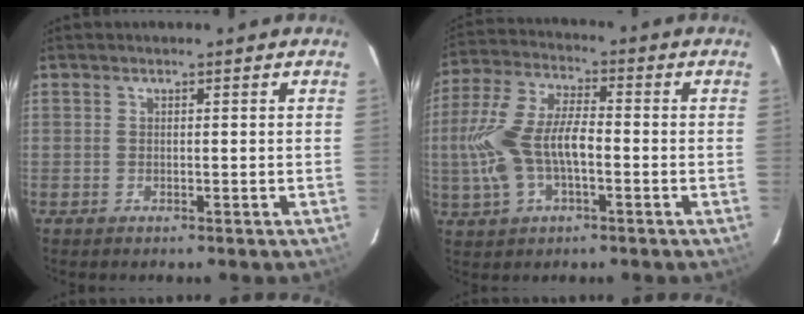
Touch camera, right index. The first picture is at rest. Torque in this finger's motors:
{"motor_torque": [0.46, -0.03, 0.49, 0.21]}